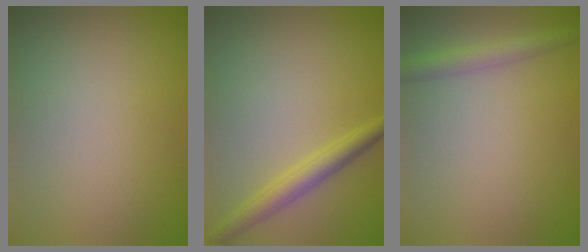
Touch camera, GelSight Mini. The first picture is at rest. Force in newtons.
{"total": 2.9, "press": 2.9, "slide": 0.1}
{"total": 2.3, "press": 2.3, "slide": 0.1}